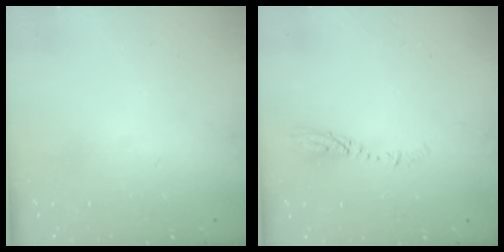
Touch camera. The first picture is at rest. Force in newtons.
{"total": 3.7, "press": 3.7, "slide": 0.4}